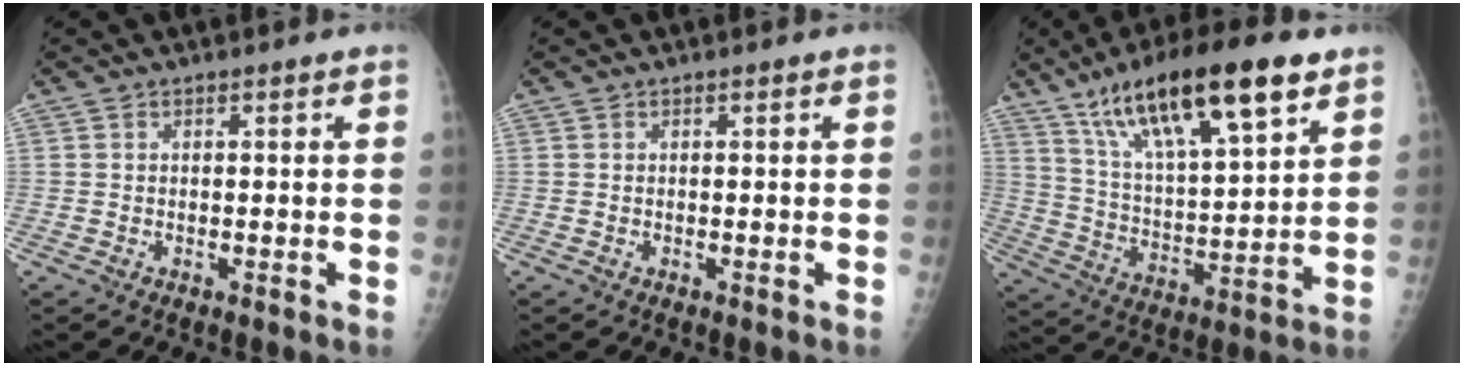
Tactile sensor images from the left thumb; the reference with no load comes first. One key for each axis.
{"total": 0.0}
{"total": 22.2, "fx": 13.1, "fy": 6.1, "fz": 16.8, "tx": -0.267, "ty": -0.034, "tz": 0.232}